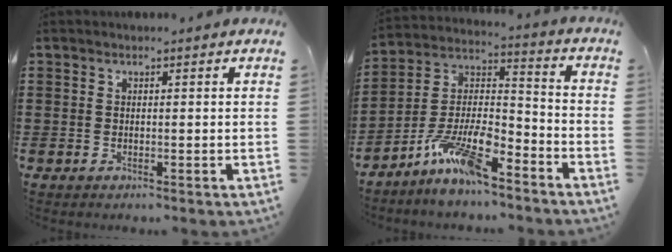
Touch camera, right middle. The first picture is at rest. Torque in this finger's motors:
{"motor_torque": [1.19, -0.95, 0.31, 0.21]}